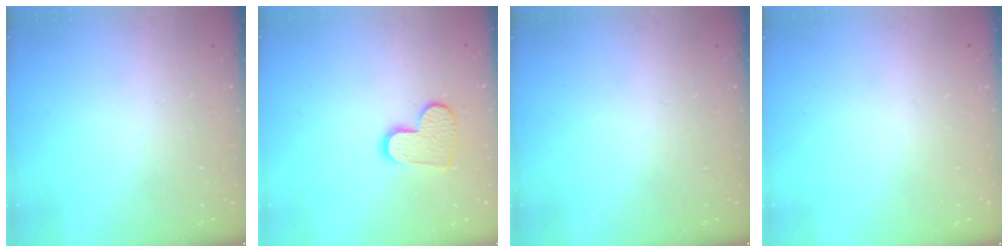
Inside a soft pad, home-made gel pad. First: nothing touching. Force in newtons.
{"total": 10.8, "press": 10.7, "slide": 0.9}
{"total": 0.0}
{"total": 0.0}